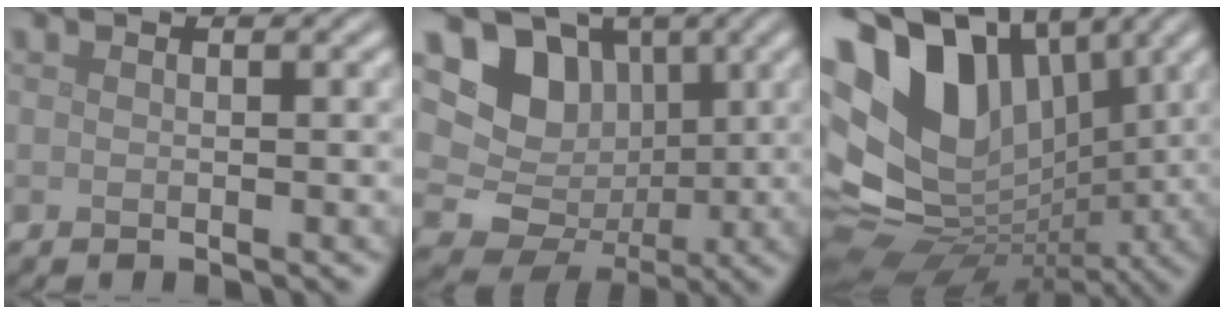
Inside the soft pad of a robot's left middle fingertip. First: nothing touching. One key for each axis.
{"total": 10.2, "fx": 2.0, "fy": 9.1, "fz": 4.2, "tx": -0.072, "ty": 0.018, "tz": 0.011}
{"total": 15.8, "fx": 3.3, "fy": 11.3, "fz": 10.6, "tx": -0.202, "ty": 0.001, "tz": 0.082}